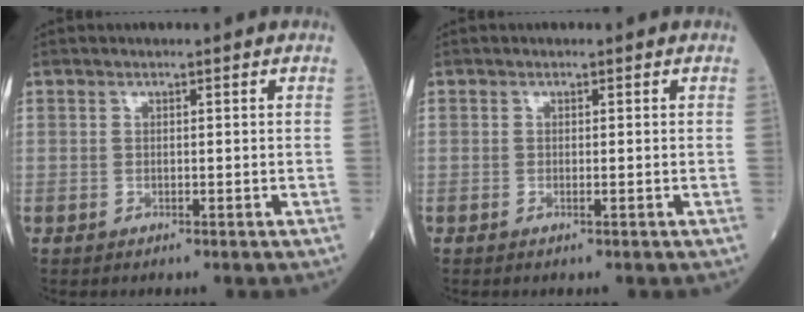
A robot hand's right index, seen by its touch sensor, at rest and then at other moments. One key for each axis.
{"total": 0.5, "fx": -0.1, "fy": 0.0, "fz": 0.5, "tx": -0.013, "ty": -0.002, "tz": -0.002}